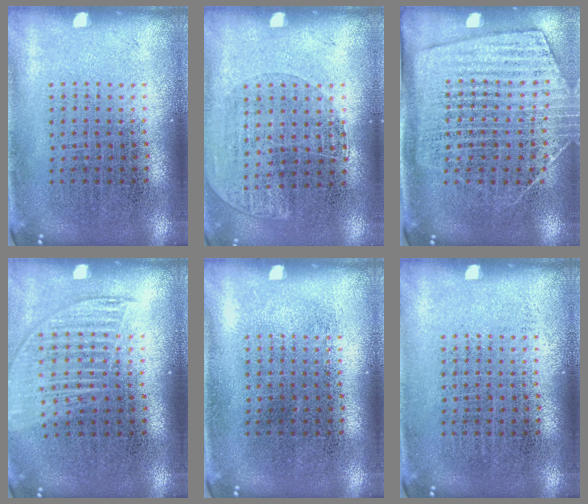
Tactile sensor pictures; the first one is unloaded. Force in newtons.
{"total": 1.1, "press": 1.0, "slide": 0.5}
{"total": 1.9, "press": 1.6, "slide": 0.9}
{"total": 1.4, "press": 1.3, "slide": 0.5}
{"total": 0.0}
{"total": 0.0}